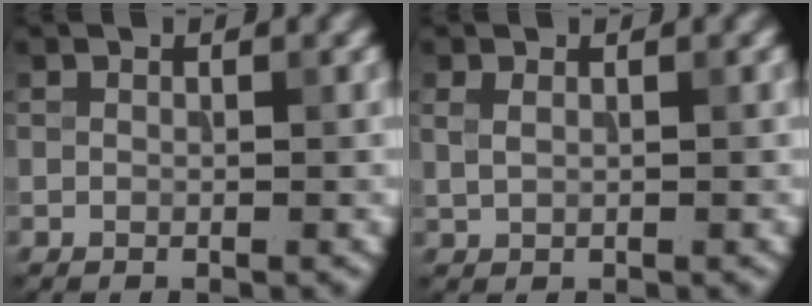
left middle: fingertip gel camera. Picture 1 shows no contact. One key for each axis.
{"total": 1.1, "fx": 0.5, "fy": 0.6, "fz": 0.8, "tx": -0.020, "ty": -0.001, "tz": 0.013}